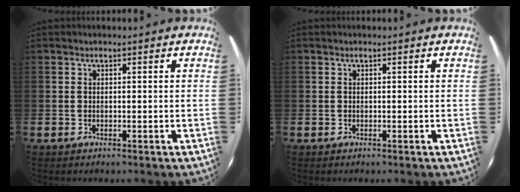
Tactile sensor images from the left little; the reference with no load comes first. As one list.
[{"total": 0.0}]